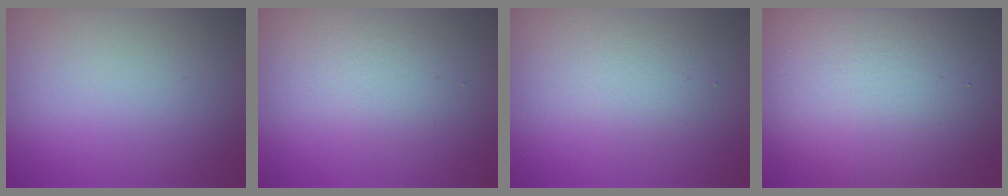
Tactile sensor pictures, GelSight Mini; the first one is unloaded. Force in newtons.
{"total": 1.6, "press": 1.6, "slide": 0.2}
{"total": 2.0, "press": 2.0, "slide": 0.2}
{"total": 16.0, "press": 15.9, "slide": 0.8}